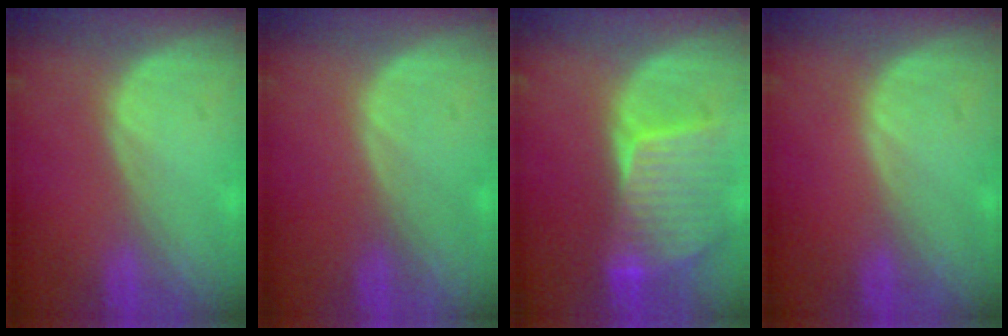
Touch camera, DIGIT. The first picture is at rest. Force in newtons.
{"total": 0.0}
{"total": 8.8, "press": 7.8, "slide": 4.1}
{"total": 0.0}